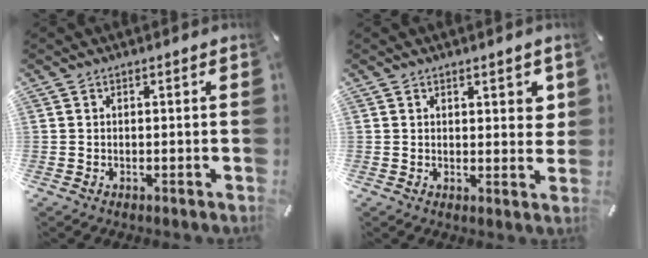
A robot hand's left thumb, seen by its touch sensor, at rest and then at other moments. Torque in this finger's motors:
{"motor_torque": [0.13, -0.11, 0.05, -0.04, 0.00]}